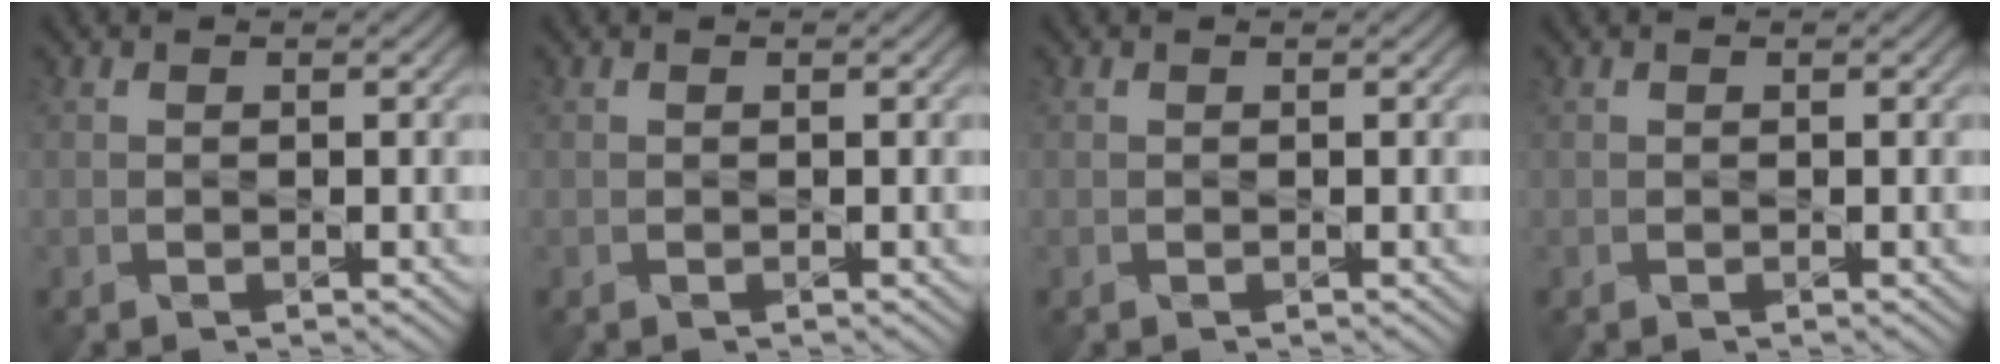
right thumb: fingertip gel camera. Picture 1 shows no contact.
{"total": 0.0}
{"total": 0.0}
{"total": 0.0}